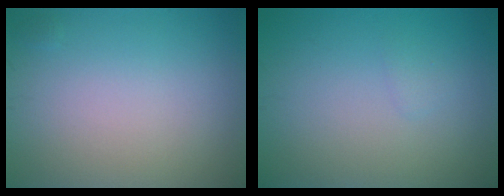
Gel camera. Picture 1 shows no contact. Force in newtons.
{"total": 0.5, "press": 0.5, "slide": 0.0}